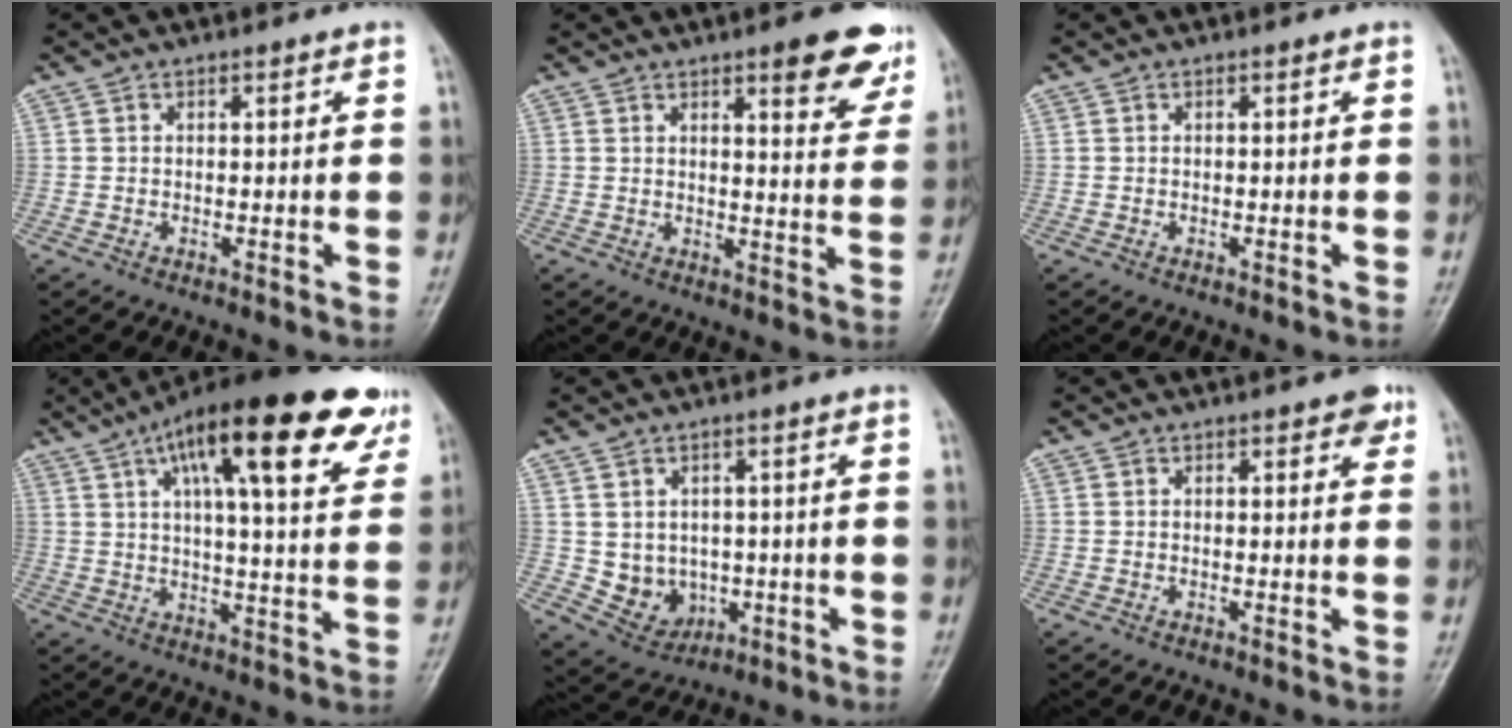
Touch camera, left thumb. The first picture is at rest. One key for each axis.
{"total": 9.8, "fx": 6.2, "fy": 2.8, "fz": 7.0, "tx": -0.056, "ty": -0.033, "tz": 0.072}
{"total": 0.0}
{"total": 23.8, "fx": 12.2, "fy": 6.8, "fz": 19.3, "tx": -0.273, "ty": -0.008, "tz": 0.178}
{"total": 6.7, "fx": -0.3, "fy": 5.9, "fz": 3.2, "tx": -0.023, "ty": -0.001, "tz": 0.015}
{"total": 2.7, "fx": 1.5, "fy": 1.2, "fz": 2.0, "tx": -0.013, "ty": -0.003, "tz": 0.014}